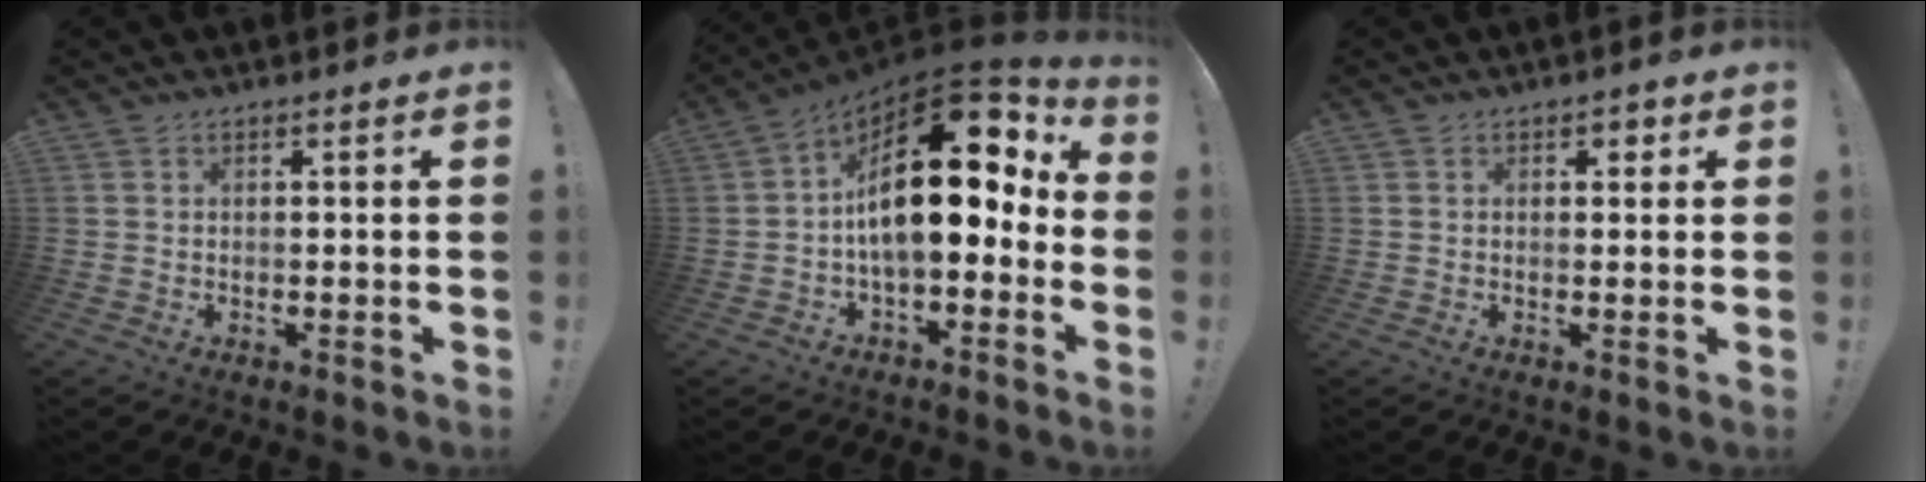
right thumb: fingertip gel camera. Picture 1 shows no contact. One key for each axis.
{"total": 20.8, "fx": 3.6, "fy": 9.2, "fz": 18.3, "tx": -0.299, "ty": -0.017, "tz": 0.062}
{"total": 1.4, "fx": 0.5, "fy": 1.2, "fz": 0.7, "tx": 0.002, "ty": -0.003, "tz": 0.003}